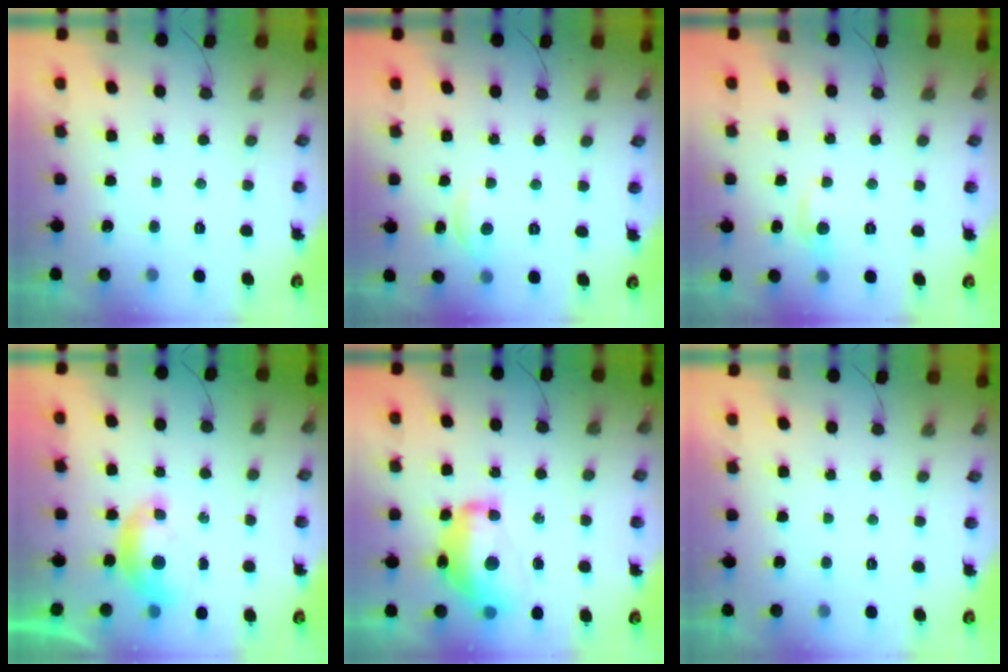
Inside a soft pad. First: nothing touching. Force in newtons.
{"total": 2.9, "press": 2.9, "slide": 0.3}
{"total": 5.9, "press": 5.8, "slide": 0.9}
{"total": 6.7, "press": 6.7, "slide": 0.9}
{"total": 14.2, "press": 14.1, "slide": 1.7}
{"total": 0.0}